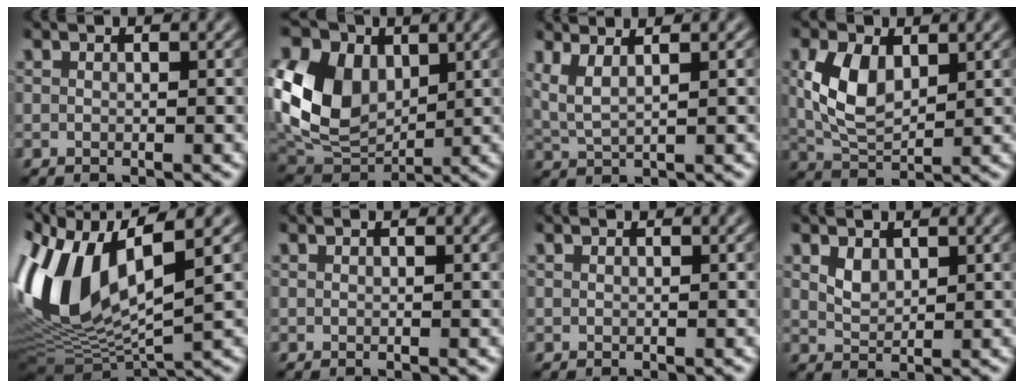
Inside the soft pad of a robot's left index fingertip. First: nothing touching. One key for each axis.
{"total": 10.2, "fx": 2.1, "fy": 7.6, "fz": 6.5, "tx": -0.163, "ty": 0.006, "tz": 0.040}
{"total": 2.5, "fx": 1.2, "fy": 0.7, "fz": 2.0, "tx": -0.043, "ty": 0.005, "tz": 0.030}
{"total": 4.8, "fx": 0.6, "fy": 2.9, "fz": 3.7, "tx": -0.090, "ty": 0.002, "tz": 0.024}
{"total": 11.6, "fx": 1.7, "fy": 5.2, "fz": 10.3, "tx": -0.226, "ty": -0.007, "tz": 0.040}
{"total": 0.0}
{"total": 0.0}
{"total": 1.0, "fx": 0.4, "fy": 0.8, "fz": 0.5, "tx": -0.016, "ty": -0.001, "tz": 0.021}